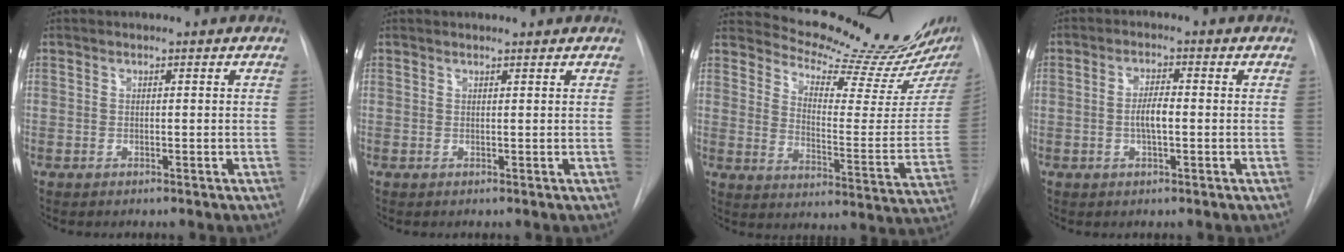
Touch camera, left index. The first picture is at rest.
{"total": 1.8, "force": [1.7, 0.2, 0.2], "torque": [-0.011, 0.014, 0.023]}
{"total": 18.0, "force": [17.0, 1.4, 6.0], "torque": [-0.085, -0.090, 0.211]}
{"total": 3.3, "force": [-0.4, 0.9, 3.2], "torque": [-0.062, 0.002, -0.008]}